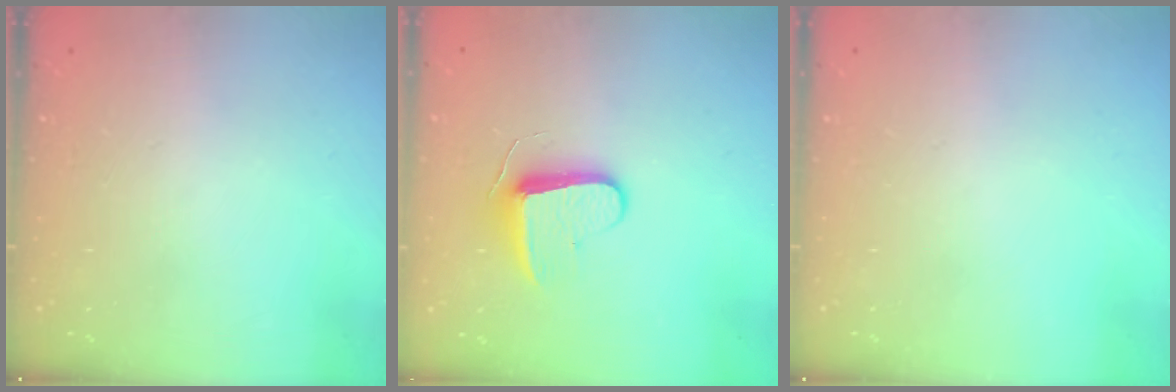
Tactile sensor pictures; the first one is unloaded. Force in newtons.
{"total": 8.7, "press": 8.7, "slide": 0.5}
{"total": 0.0}